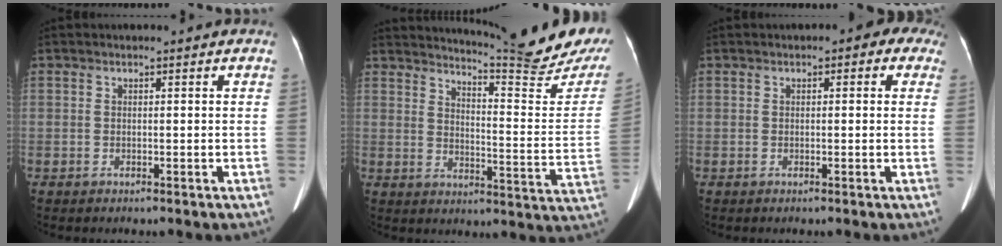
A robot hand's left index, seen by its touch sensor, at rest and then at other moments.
{"total": 20.5, "force": [19.2, -0.4, 7.1], "torque": [-0.110, -0.115, 0.229]}
{"total": 3.6, "force": [1.7, 2.0, 2.5], "torque": [-0.012, 0.021, 0.009]}